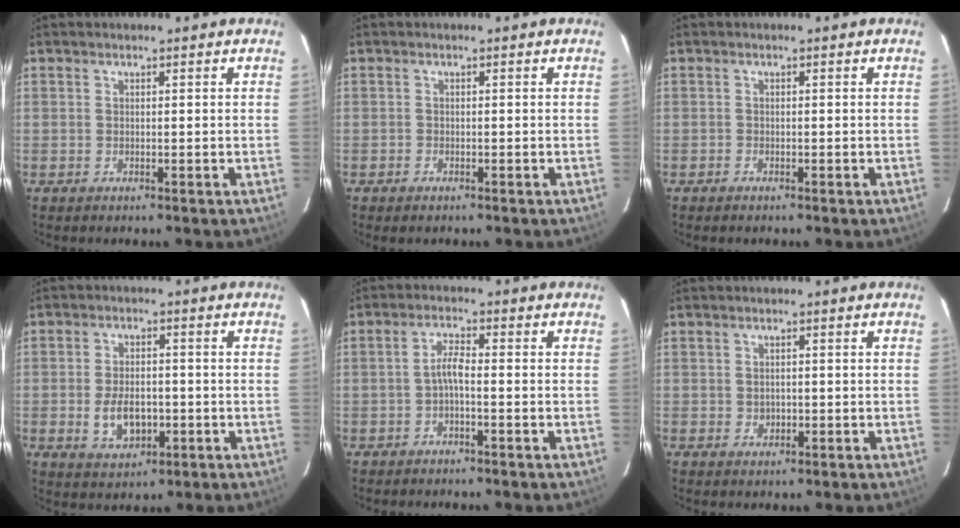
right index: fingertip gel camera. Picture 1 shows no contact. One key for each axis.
{"total": 1.0, "fx": -0.8, "fy": 0.5, "fz": 0.3, "tx": -0.007, "ty": -0.002, "tz": -0.016}
{"total": 0.7, "fx": -0.6, "fy": 0.3, "fz": 0.1, "tx": -0.005, "ty": 0.000, "tz": -0.014}
{"total": 7.4, "fx": -1.8, "fy": 4.6, "fz": 5.6, "tx": -0.113, "ty": -0.002, "tz": -0.023}
{"total": 2.6, "fx": -1.2, "fy": 0.4, "fz": 2.3, "tx": -0.051, "ty": 0.008, "tz": -0.026}
{"total": 1.8, "fx": -0.2, "fy": 1.6, "fz": 0.8, "tx": -0.013, "ty": 0.002, "tz": -0.002}